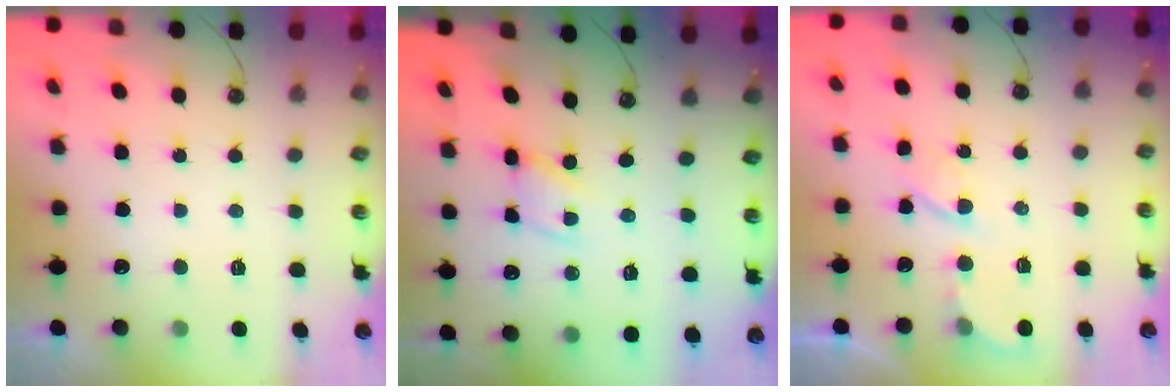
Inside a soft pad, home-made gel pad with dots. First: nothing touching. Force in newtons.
{"total": 2.8, "press": 2.8, "slide": 0.2}
{"total": 4.9, "press": 4.8, "slide": 0.4}